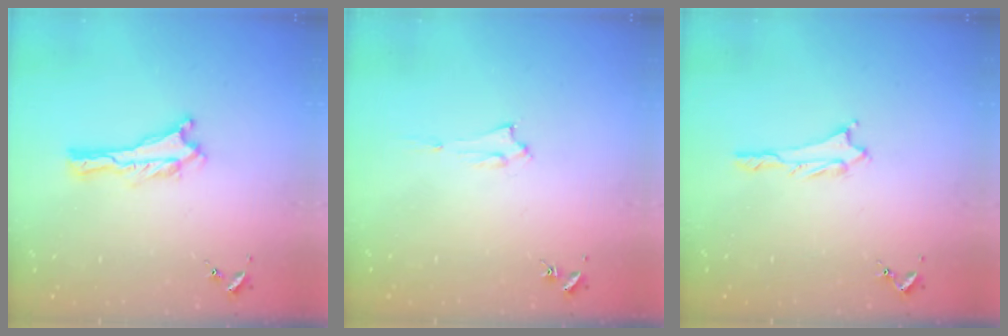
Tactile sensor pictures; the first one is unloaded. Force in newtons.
{"total": 1.5, "press": 1.5, "slide": 0.2}
{"total": 1.2, "press": 1.2, "slide": 0.1}